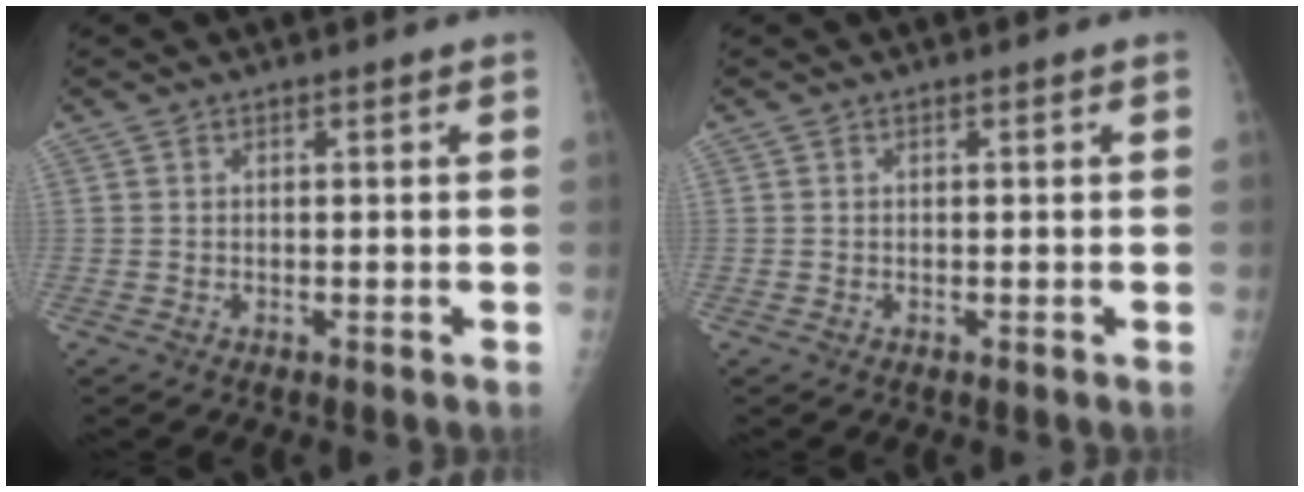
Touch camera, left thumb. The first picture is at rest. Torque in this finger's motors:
{"motor_torque": [0.32, -0.34, -0.24, -0.14, 0.01]}